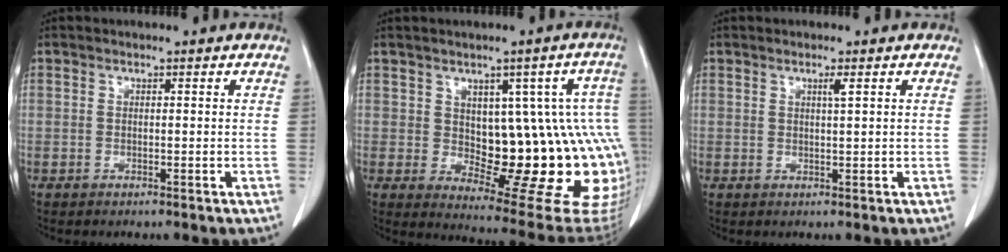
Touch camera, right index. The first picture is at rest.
{"total": 18.7, "force": [-0.6, 7.0, 17.3], "torque": [-0.138, 0.024, 0.015]}
{"total": 1.1, "force": [0.5, -0.2, 1.0], "torque": [-0.021, -0.002, 0.010]}